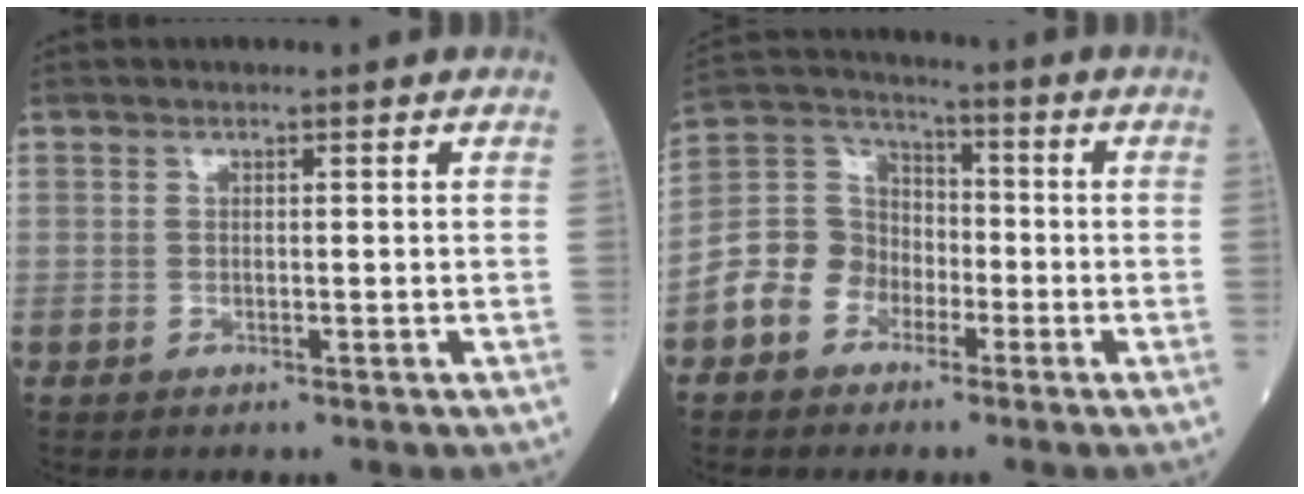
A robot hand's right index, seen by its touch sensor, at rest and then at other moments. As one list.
[{"total": 8.8, "force": [-3.8, 7.3, 3.1], "torque": [-0.084, 0.034, -0.071]}]